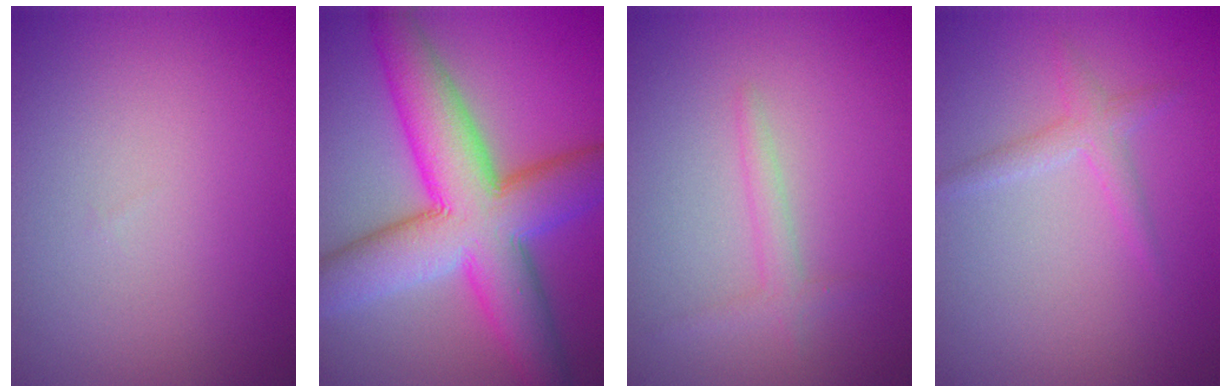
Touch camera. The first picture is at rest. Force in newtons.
{"total": 12.2, "press": 12.2, "slide": 0.2}
{"total": 1.6, "press": 1.6, "slide": 0.1}
{"total": 1.7, "press": 1.7, "slide": 0.0}